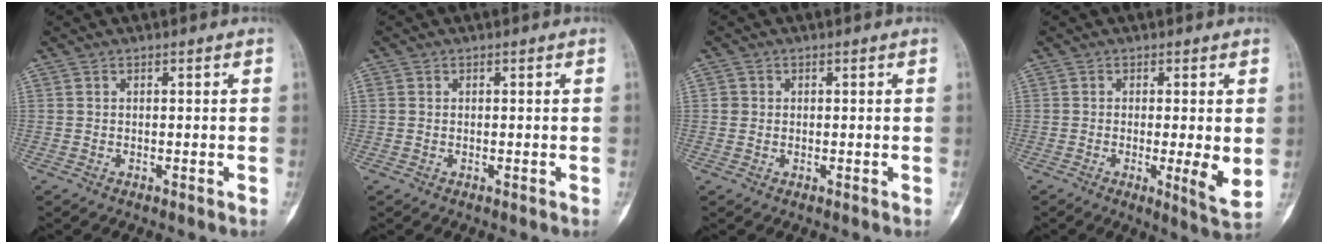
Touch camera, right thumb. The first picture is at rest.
{"total": 0.6, "force": [0.1, 0.5, 0.2], "torque": [-0.001, 0.001, 0.002]}
{"total": 1.4, "force": [0.2, 1.3, 0.3], "torque": [0.002, 0.003, 0.003]}
{"total": 6.2, "force": [-0.2, 0.9, 6.2], "torque": [-0.100, -0.020, -0.007]}